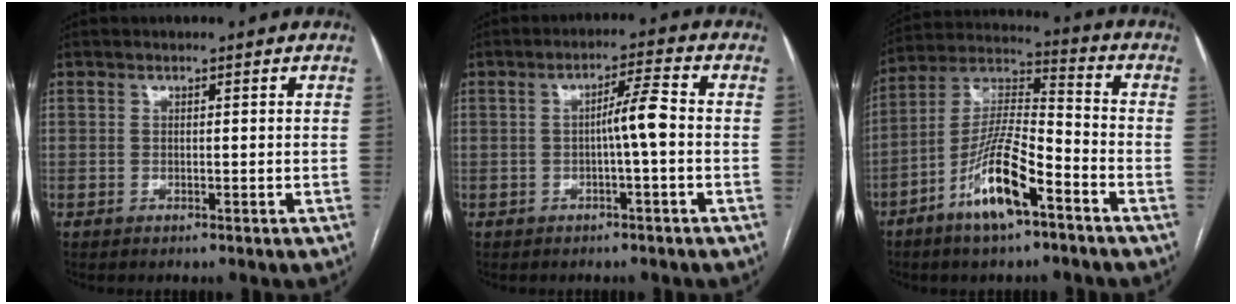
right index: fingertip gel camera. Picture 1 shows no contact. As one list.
[{"total": 4.6, "force": [-0.5, 0.0, 4.5], "torque": [-0.073, 0.011, -0.006]}, {"total": 13.2, "force": [-6.8, 2.9, 10.9], "torque": [-0.217, 0.002, -0.125]}]